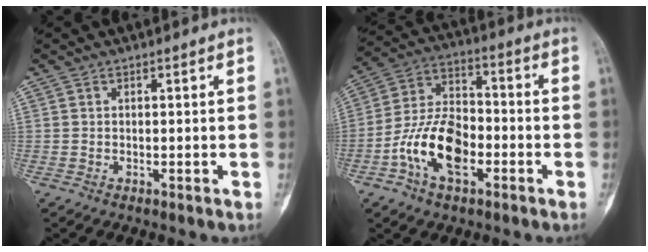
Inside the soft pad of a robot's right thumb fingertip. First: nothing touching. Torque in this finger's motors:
{"motor_torque": [0.94, 0.69, 1.13, -0.67, 0.15]}